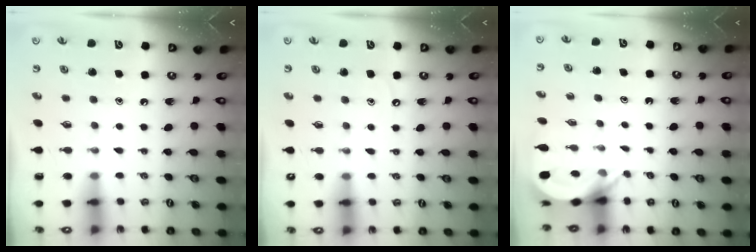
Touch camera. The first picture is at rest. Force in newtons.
{"total": 3.4, "press": 3.4, "slide": 0.5}
{"total": 4.7, "press": 4.7, "slide": 0.3}